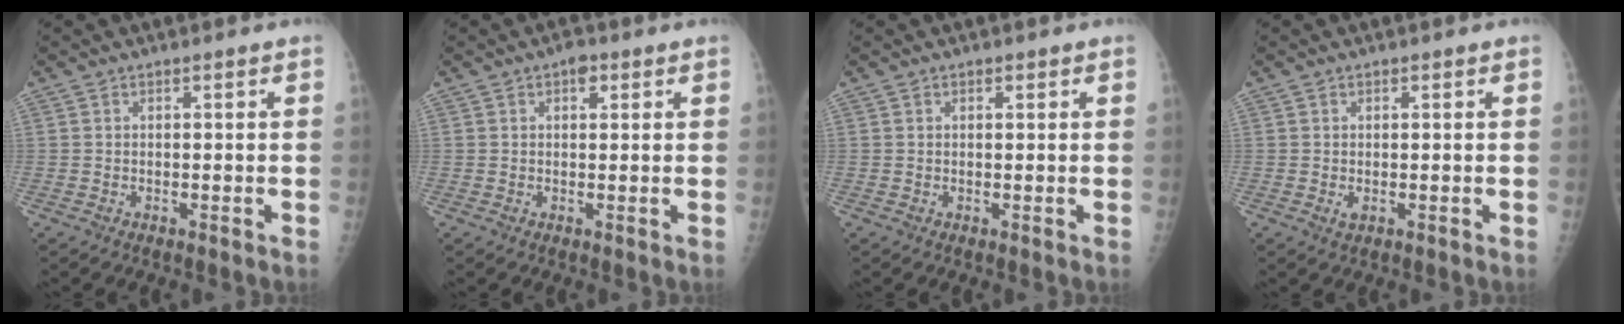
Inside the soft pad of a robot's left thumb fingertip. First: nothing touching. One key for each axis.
{"total": 2.3, "fx": 1.1, "fy": 1.4, "fz": 1.5, "tx": -0.010, "ty": -0.001, "tz": 0.012}
{"total": 0.5, "fx": 0.3, "fy": 0.4, "fz": 0.3, "tx": -0.003, "ty": -0.002, "tz": 0.003}
{"total": 1.2, "fx": 0.0, "fy": 0.7, "fz": 0.9, "tx": -0.014, "ty": -0.003, "tz": 0.001}